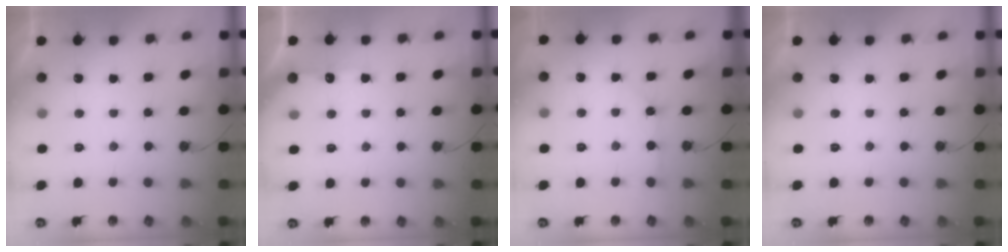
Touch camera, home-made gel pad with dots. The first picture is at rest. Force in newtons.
{"total": 5.8, "press": 5.7, "slide": 0.7}
{"total": 2.6, "press": 2.6, "slide": 0.3}
{"total": 0.0}